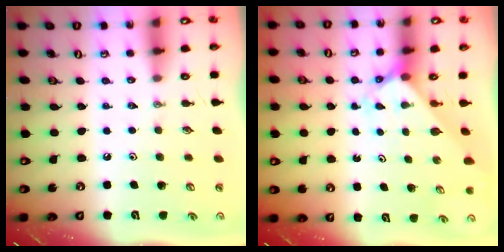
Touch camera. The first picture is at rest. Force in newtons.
{"total": 2.5, "press": 2.5, "slide": 0.3}